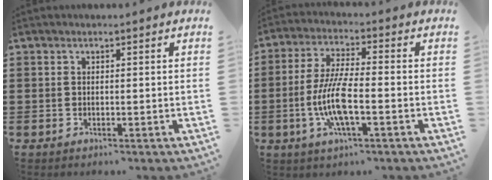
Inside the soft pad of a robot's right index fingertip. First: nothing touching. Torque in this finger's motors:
{"motor_torque": [2.03, 0.10, 1.02, 0.21]}